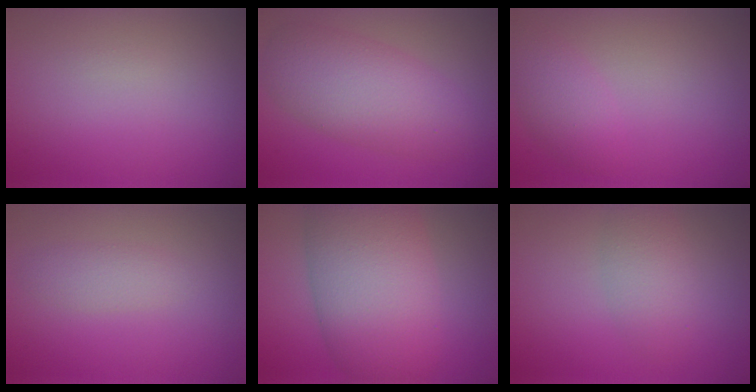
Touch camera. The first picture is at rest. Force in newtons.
{"total": 6.5, "press": 6.5, "slide": 0.3}
{"total": 2.3, "press": 2.3, "slide": 0.1}
{"total": 1.7, "press": 1.7, "slide": 0.0}
{"total": 10.4, "press": 10.4, "slide": 0.3}
{"total": 2.7, "press": 2.7, "slide": 0.2}